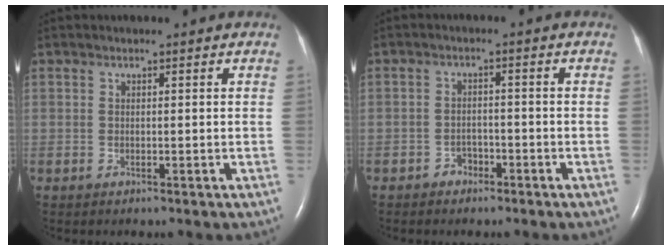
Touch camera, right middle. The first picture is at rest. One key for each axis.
{"total": 2.0, "fx": -1.4, "fy": 1.3, "fz": 0.5, "tx": -0.004, "ty": 0.007, "tz": -0.024}